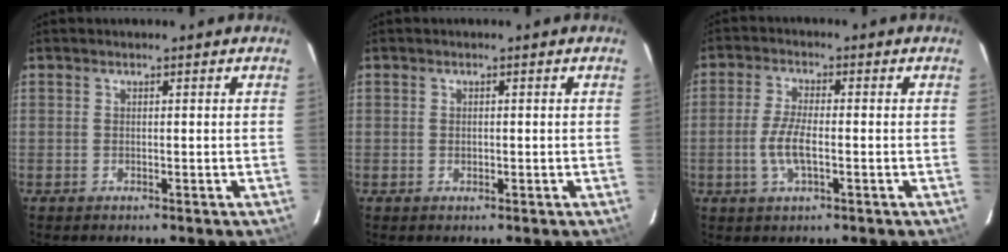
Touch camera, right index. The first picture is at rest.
{"total": 0.6, "force": [-0.1, 0.5, 0.3], "torque": [-0.004, 0.001, -0.001]}
{"total": 5.8, "force": [-1.5, 1.7, 5.4], "torque": [-0.115, -0.002, -0.031]}